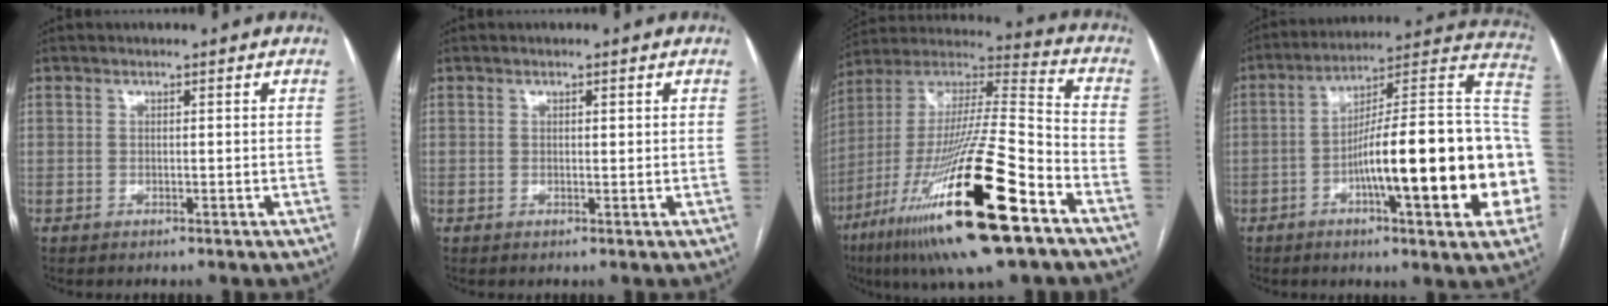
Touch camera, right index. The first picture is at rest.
{"total": 0.8, "force": [0.3, 0.2, 0.7], "torque": [-0.010, 0.000, 0.004]}
{"total": 28.2, "force": [-13.7, 3.1, 24.5], "torque": [-0.450, -0.053, -0.241]}
{"total": 25.6, "force": [-5.3, 3.5, 24.8], "torque": [-0.276, 0.026, -0.077]}